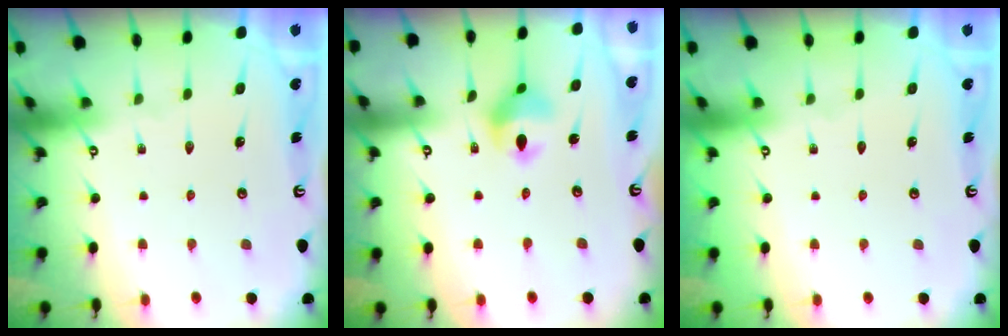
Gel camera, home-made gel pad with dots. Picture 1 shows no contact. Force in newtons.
{"total": 8.7, "press": 8.6, "slide": 1.1}
{"total": 0.0}